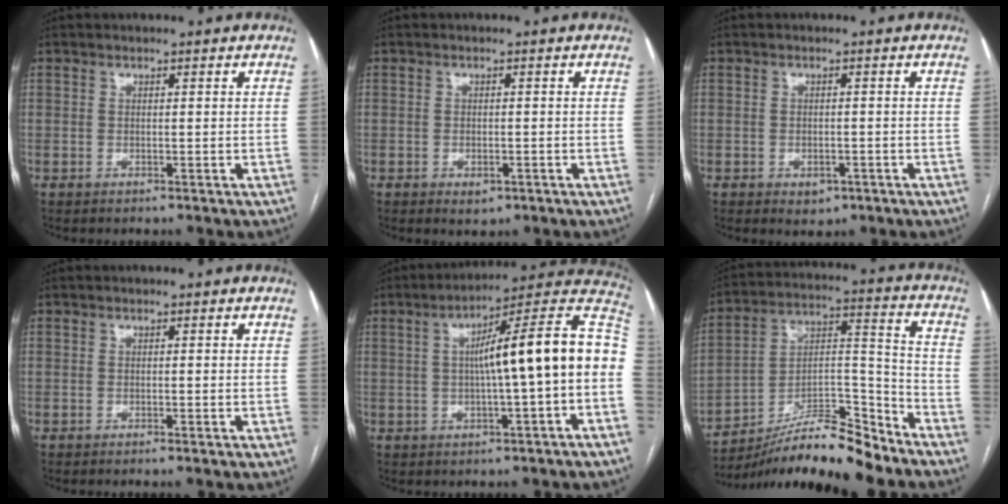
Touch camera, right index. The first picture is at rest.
{"total": 2.1, "force": [-1.1, 1.2, 1.4], "torque": [-0.017, 0.000, -0.008]}
{"total": 2.5, "force": [-1.3, 1.6, 1.3], "torque": [-0.013, 0.002, -0.008]}
{"total": 0.8, "force": [-0.6, -0.2, 0.4], "torque": [-0.008, 0.002, -0.010]}
{"total": 16.5, "force": [0.1, 0.3, 16.5], "torque": [-0.231, 0.042, -0.003]}
{"total": 15.9, "force": [-13.9, 1.9, 7.5], "torque": [-0.122, 0.033, -0.238]}